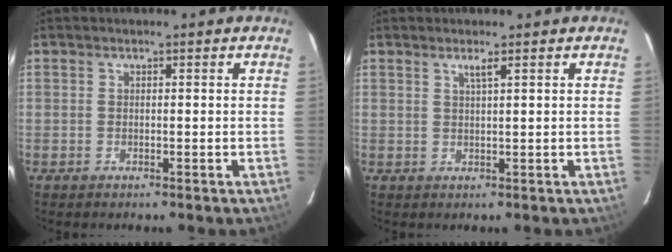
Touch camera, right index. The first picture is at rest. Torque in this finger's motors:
{"motor_torque": [0.06, -0.03, 0.07, 0.02]}